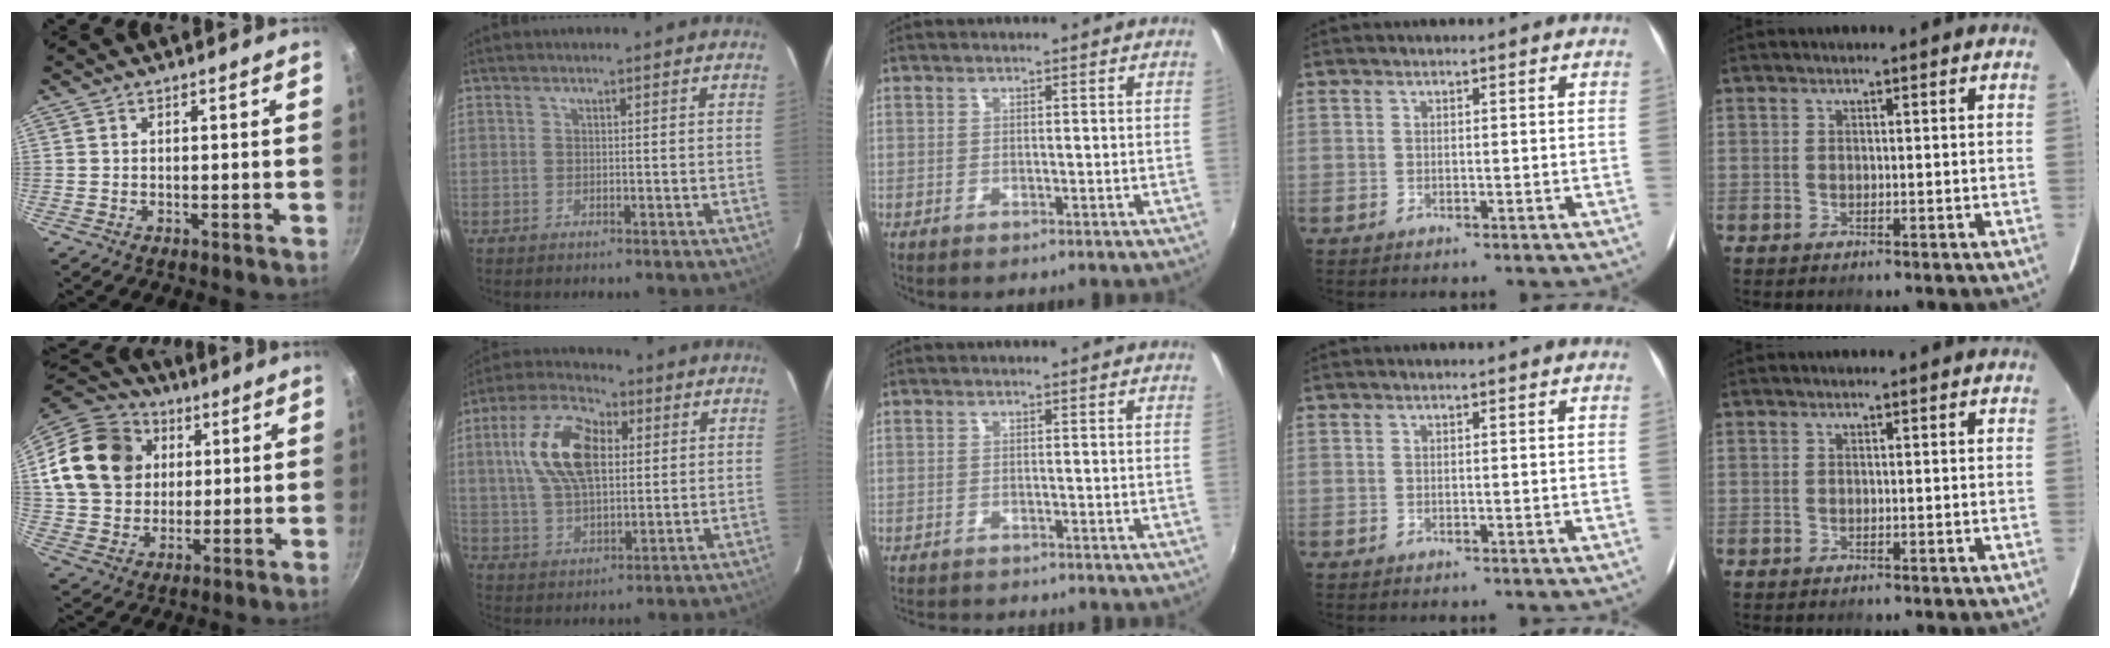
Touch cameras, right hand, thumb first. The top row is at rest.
{"thumb": {"total": 20.0, "force": [4.8, 16.4, 10.5], "torque": [-0.182, 0.021, 0.087]}, "index": {"total": 14.6, "force": [3.4, 7.8, 11.8], "torque": [-0.230, 0.024, 0.064]}, "middle": {"total": 3.2, "force": [-3.1, 0.4, 0.7], "torque": [-0.023, -0.018, -0.053]}}